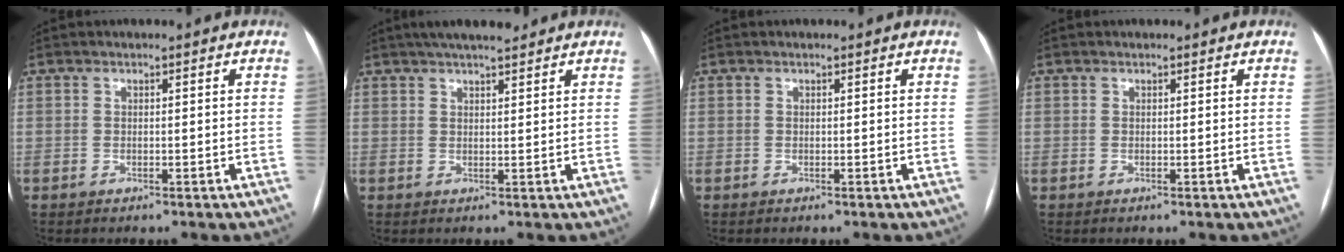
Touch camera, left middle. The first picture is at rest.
{"total": 6.5, "force": [5.2, 1.2, 3.6], "torque": [-0.052, 0.024, 0.083]}
{"total": 0.0}
{"total": 0.0}